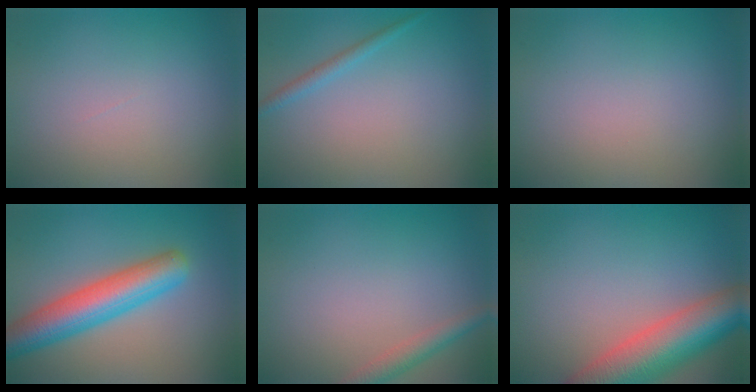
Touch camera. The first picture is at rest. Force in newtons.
{"total": 1.2, "press": 1.1, "slide": 0.1}
{"total": 0.0}
{"total": 6.9, "press": 6.9, "slide": 0.2}
{"total": 2.2, "press": 2.2, "slide": 0.1}
{"total": 9.7, "press": 9.7, "slide": 0.7}